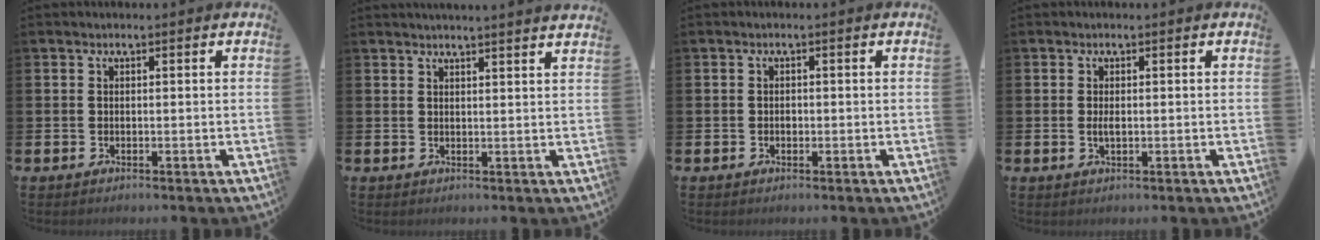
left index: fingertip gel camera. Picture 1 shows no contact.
{"total": 2.4, "force": [2.3, -0.6, -0.1], "torque": [0.003, -0.015, 0.043]}
{"total": 0.6, "force": [-0.1, 0.6, 0.3], "torque": [-0.002, 0.003, -0.004]}
{"total": 1.3, "force": [0.1, 0.5, 1.2], "torque": [-0.019, 0.002, -0.002]}